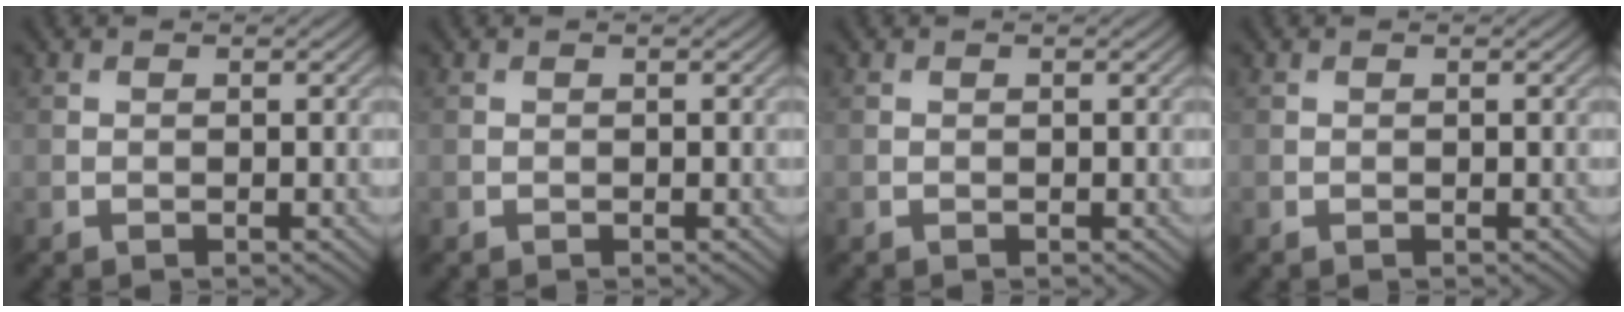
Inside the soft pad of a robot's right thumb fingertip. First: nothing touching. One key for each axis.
{"total": 0.0}
{"total": 0.0}
{"total": 0.0}